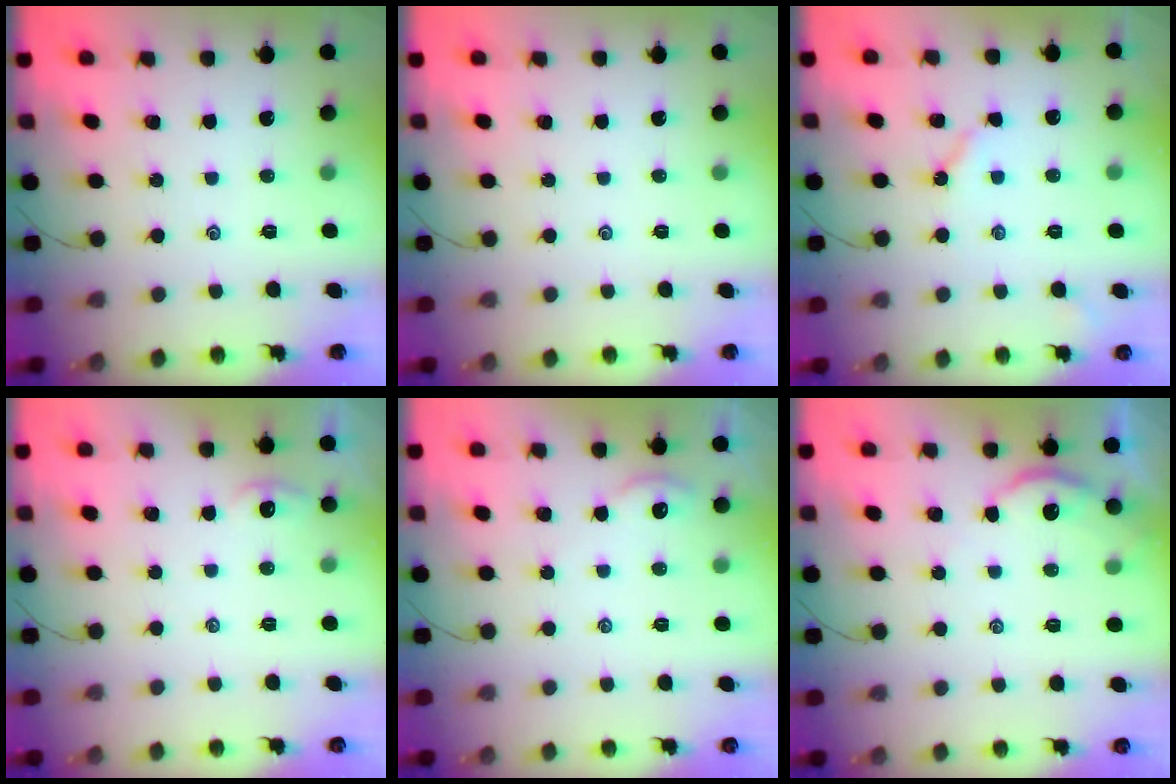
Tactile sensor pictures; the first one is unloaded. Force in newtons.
{"total": 0.0}
{"total": 3.7, "press": 3.6, "slide": 0.6}
{"total": 0.0}
{"total": 2.2, "press": 2.2, "slide": 0.2}
{"total": 3.1, "press": 3.0, "slide": 0.3}